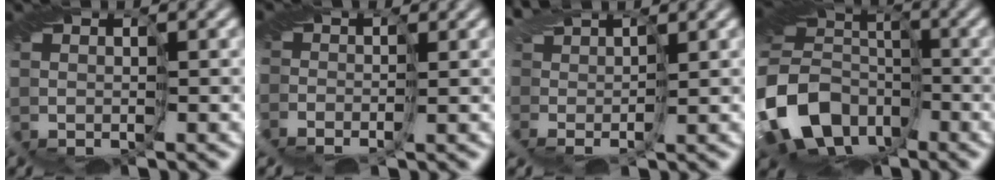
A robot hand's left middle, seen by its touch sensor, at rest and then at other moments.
{"total": 2.0, "force": [-0.6, 1.8, 0.7], "torque": [-0.011, 0.002, -0.006]}
{"total": 2.0, "force": [1.9, 0.4, 0.6], "torque": [-0.019, 0.020, 0.033]}
{"total": 12.0, "force": [-6.5, 8.1, 6.0], "torque": [-0.136, -0.010, -0.136]}